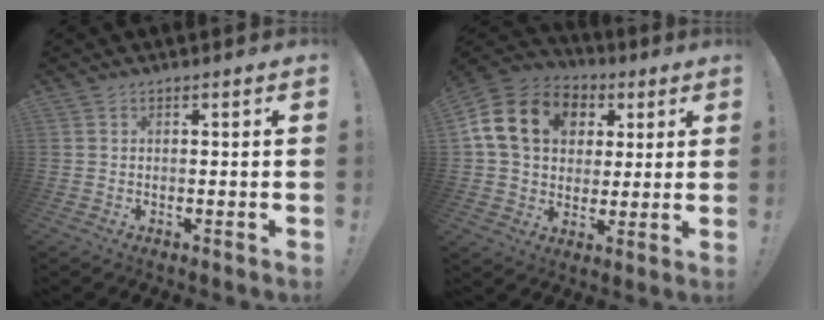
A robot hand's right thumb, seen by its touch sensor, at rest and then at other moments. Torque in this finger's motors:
{"motor_torque": [2.25, 2.28, 0.63, -0.47, 0.50]}